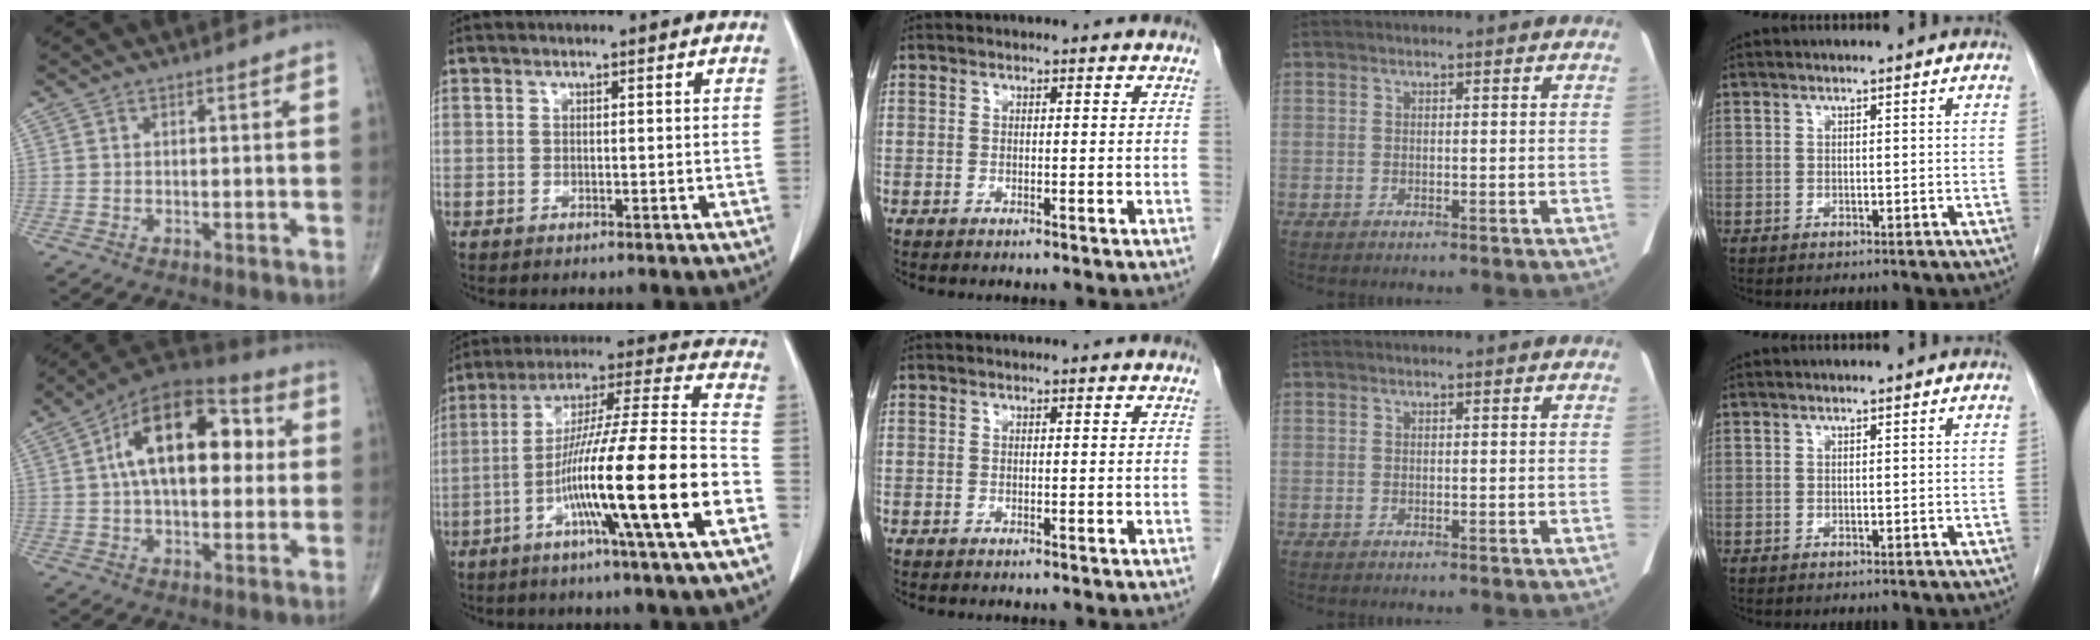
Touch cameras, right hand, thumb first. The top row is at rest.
{"thumb": {"total": 19.8, "force": [3.6, 10.7, 16.2], "torque": [-0.230, 0.027, 0.044]}, "index": {"total": 21.7, "force": [-8.3, -0.6, 20.1], "torque": [-0.321, -0.016, -0.150]}}